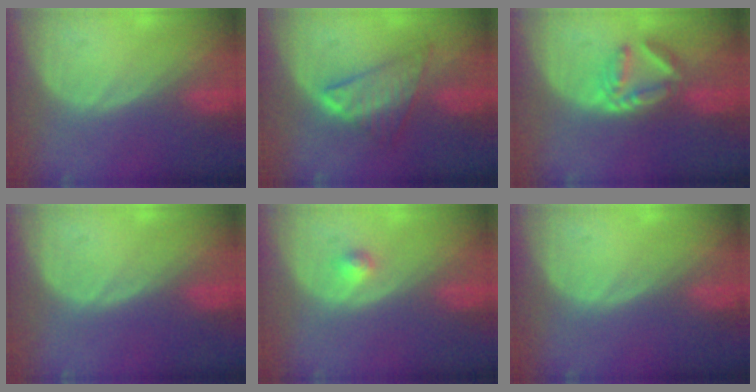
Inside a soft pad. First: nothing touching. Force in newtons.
{"total": 5.9, "press": 5.9, "slide": 0.1}
{"total": 6.2, "press": 5.6, "slide": 2.6}
{"total": 0.0}
{"total": 1.3, "press": 1.2, "slide": 0.1}
{"total": 0.0}